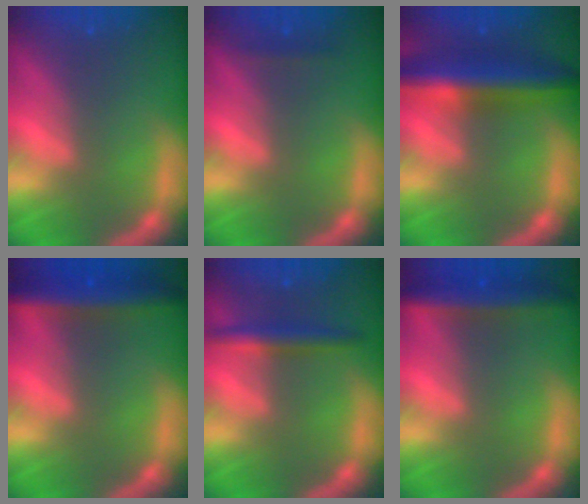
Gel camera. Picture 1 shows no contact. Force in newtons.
{"total": 0.9}
{"total": 7.5}
{"total": 5.9}
{"total": 3.0}
{"total": 5.0}